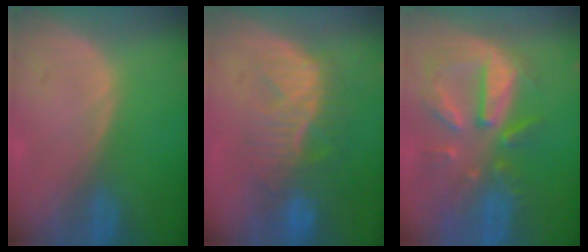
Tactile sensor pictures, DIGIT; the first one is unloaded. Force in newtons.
{"total": 10.0, "press": 8.7, "slide": 4.9}
{"total": 10.9, "press": 9.5, "slide": 5.2}